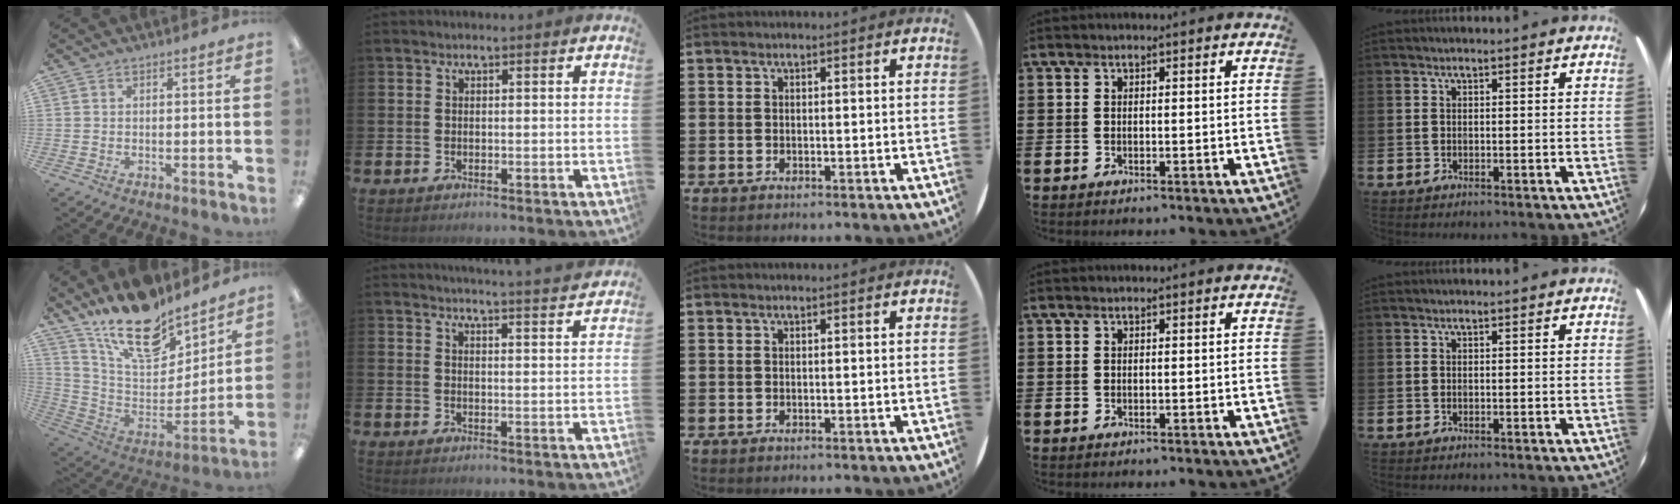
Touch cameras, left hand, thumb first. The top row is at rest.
{"thumb": {"total": 20.0, "force": [15.1, 8.8, 9.8], "torque": [-0.174, -0.103, 0.270]}, "index": {"total": 4.0, "force": [4.0, -0.8, 0.3], "torque": [-0.005, -0.032, 0.067]}}